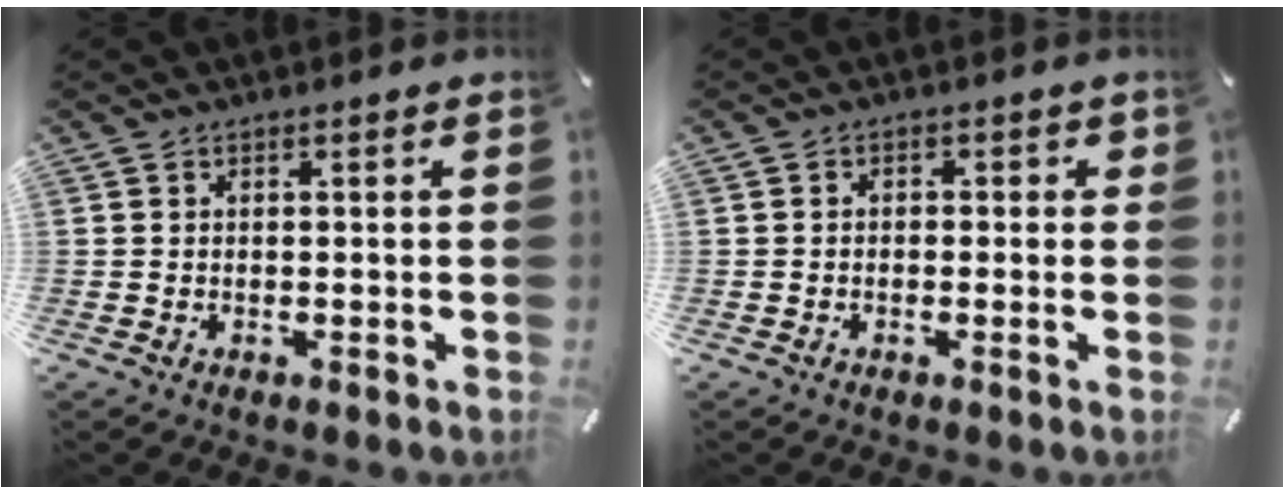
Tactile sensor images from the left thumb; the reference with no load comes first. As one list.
[{"total": 1.5, "force": [-0.9, 1.1, 0.7], "torque": [-0.014, 0.008, -0.019]}]